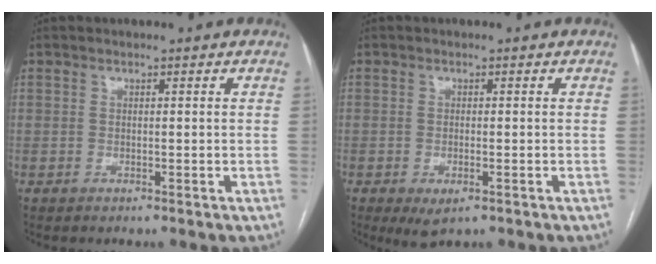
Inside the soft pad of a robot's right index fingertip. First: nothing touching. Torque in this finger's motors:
{"motor_torque": [0.61, -0.23, -0.04, 0.01]}